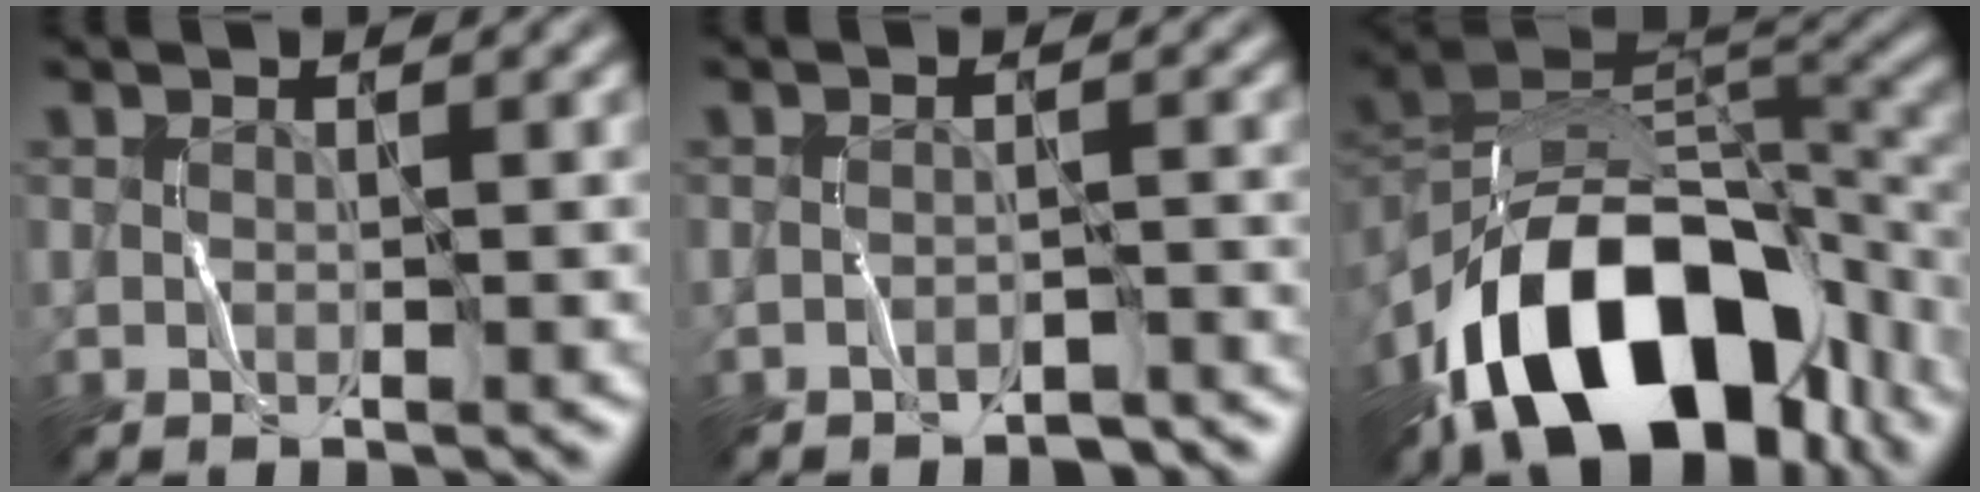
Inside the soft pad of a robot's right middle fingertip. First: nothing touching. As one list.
[{"total": 2.2, "force": [-2.1, 0.4, 0.3], "torque": [-0.002, 0.008, -0.028]}, {"total": 15.6, "force": [-8.3, 8.9, 9.9], "torque": [-0.165, 0.013, -0.142]}]